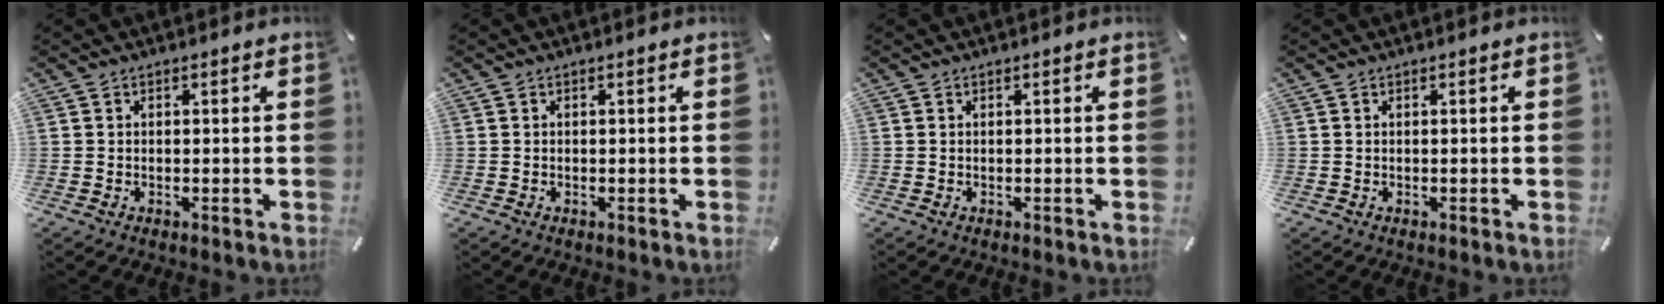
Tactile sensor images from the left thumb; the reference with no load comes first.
{"total": 0.0}
{"total": 0.0}
{"total": 0.0}